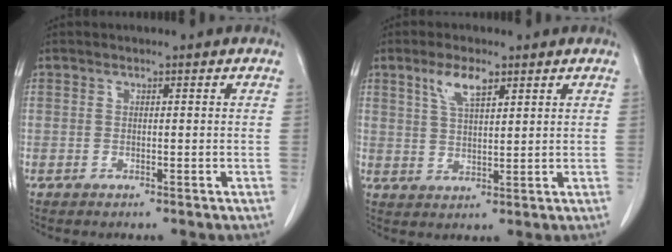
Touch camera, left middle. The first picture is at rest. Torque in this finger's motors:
{"motor_torque": [0.36, -0.01, 0.02, 0.01]}